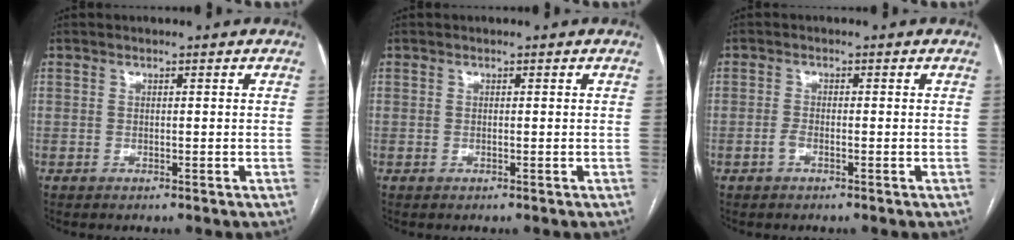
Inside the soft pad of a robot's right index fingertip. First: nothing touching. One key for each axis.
{"total": 0.0}
{"total": 1.2, "fx": -0.7, "fy": 0.4, "fz": 1.0, "tx": -0.021, "ty": 0.000, "tz": -0.013}